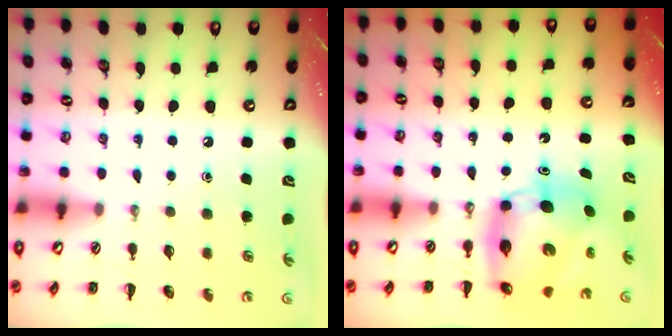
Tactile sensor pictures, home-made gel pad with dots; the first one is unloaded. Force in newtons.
{"total": 9.3, "press": 8.8, "slide": 2.8}